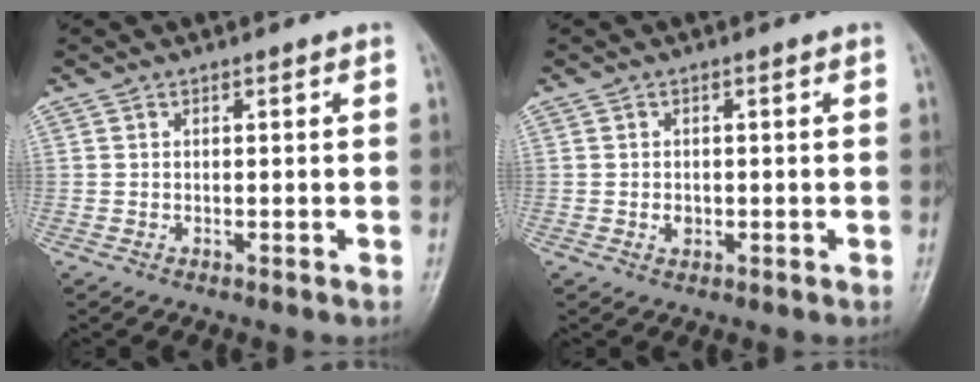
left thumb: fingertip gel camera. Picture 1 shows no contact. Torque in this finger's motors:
{"motor_torque": [-0.07, 0.09, 0.16, 0.07, 0.02]}